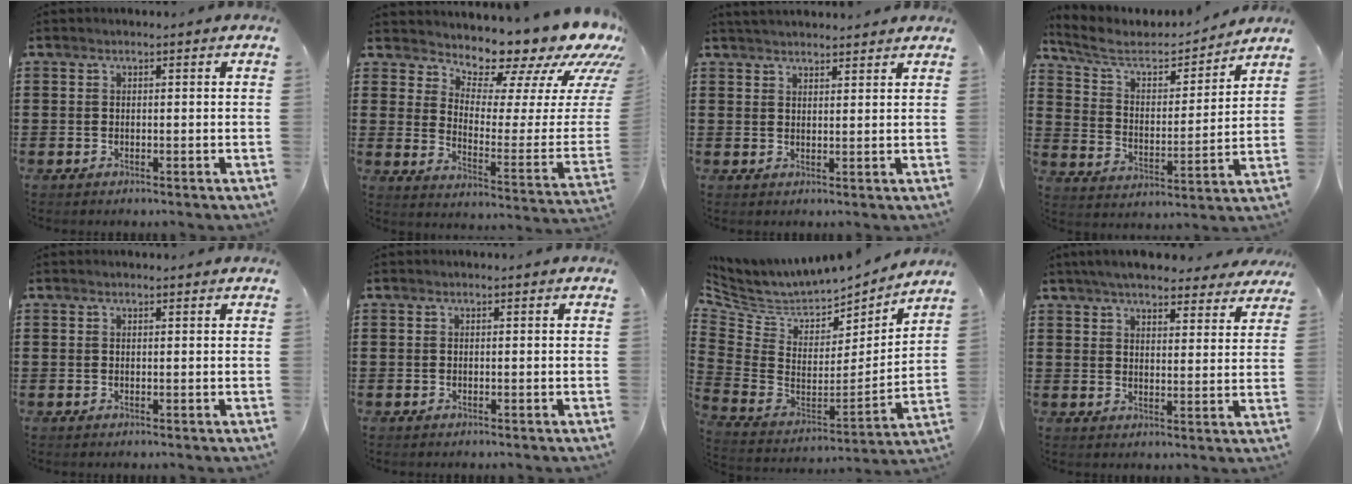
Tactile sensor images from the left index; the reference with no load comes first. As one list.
[{"total": 10.7, "force": [10.0, 1.9, 3.4], "torque": [-0.064, -0.102, 0.161]}, {"total": 2.5, "force": [2.5, 0.0, 0.1], "torque": [-0.009, -0.003, 0.049]}, {"total": 5.9, "force": [4.7, 2.3, 2.9], "torque": [-0.081, -0.026, 0.073]}, {"total": 0.6, "force": [0.5, 0.0, 0.3], "torque": [-0.007, -0.001, 0.010]}, {"total": 0.0}, {"total": 5.2, "force": [4.9, 1.7, 0.8], "torque": [-0.054, -0.055, 0.081]}, {"total": 5.8, "force": [5.3, 0.9, 2.0], "torque": [-0.058, -0.015, 0.097]}]